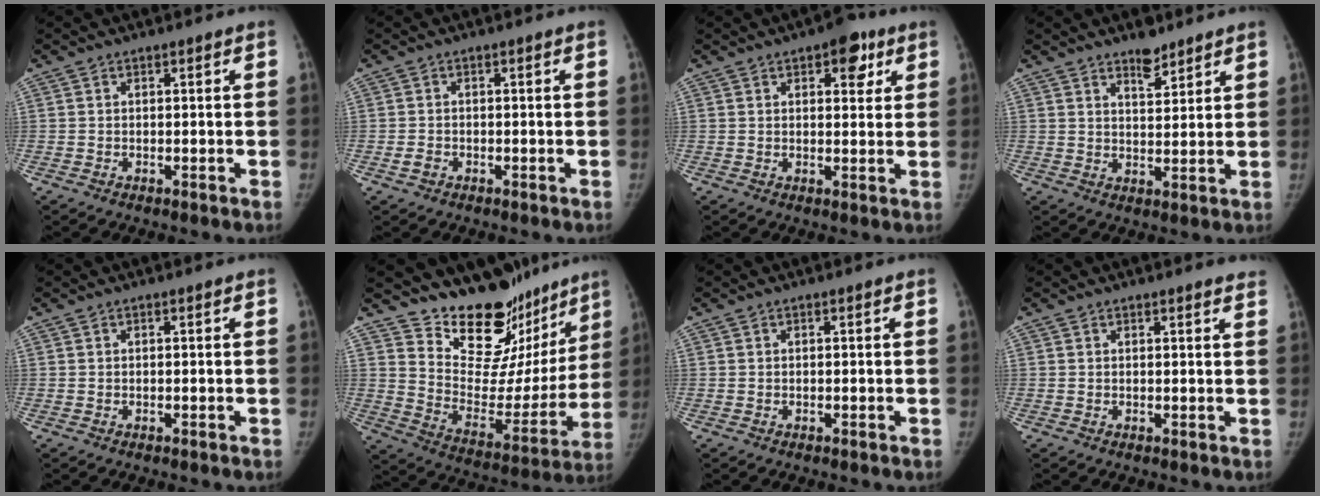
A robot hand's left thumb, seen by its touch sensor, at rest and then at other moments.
{"total": 1.6, "force": [-0.8, 1.2, 0.7], "torque": [-0.012, 0.007, -0.016]}
{"total": 6.6, "force": [3.3, 3.4, 4.6], "torque": [-0.027, -0.009, 0.035]}
{"total": 4.7, "force": [3.7, 1.8, 2.2], "torque": [-0.017, -0.029, 0.061]}
{"total": 0.0}
{"total": 21.9, "force": [17.8, 10.1, 7.6], "torque": [-0.052, -0.127, 0.262]}
{"total": 0.0}
{"total": 2.6, "force": [2.4, 0.5, 0.9], "torque": [0.000, -0.007, 0.016]}